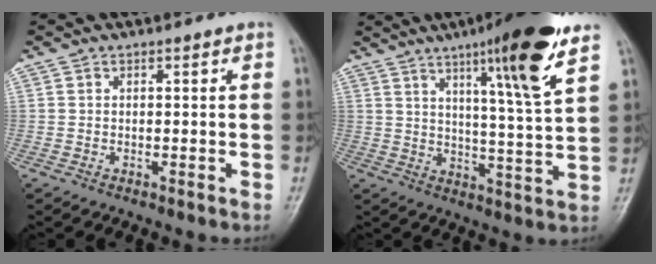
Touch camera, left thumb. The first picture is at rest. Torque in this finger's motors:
{"motor_torque": [0.54, 0.41, 1.61, -1.18, 0.11]}